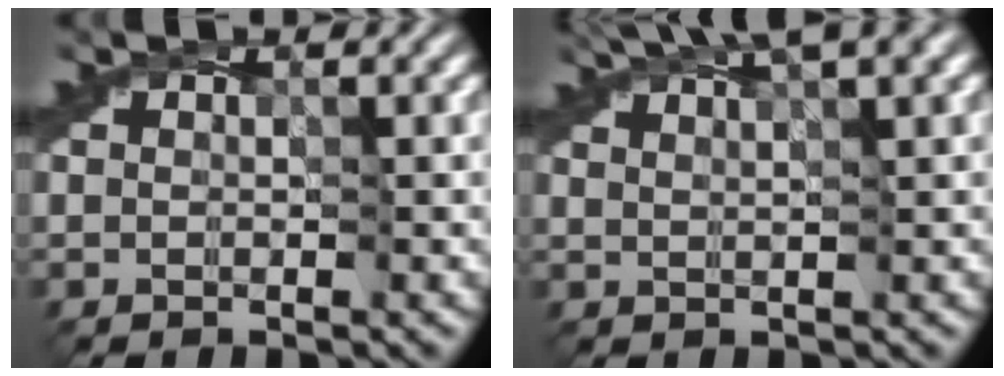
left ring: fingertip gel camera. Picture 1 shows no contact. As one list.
[{"total": 4.6, "force": [3.6, 0.2, 2.8], "torque": [-0.042, 0.017, 0.057]}]